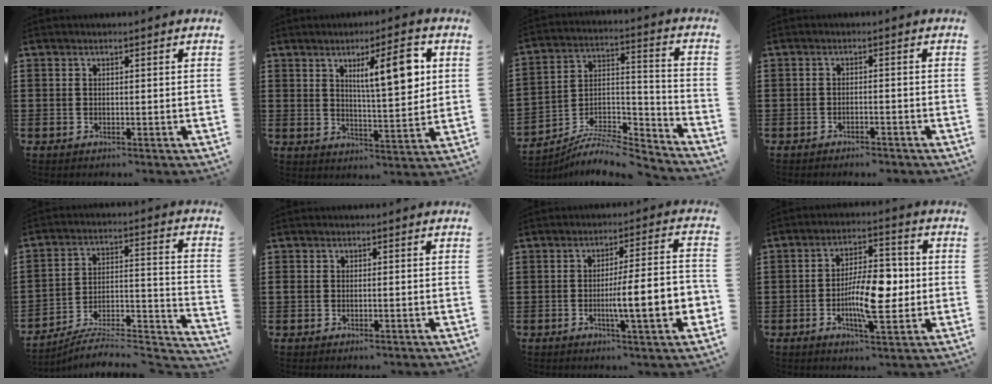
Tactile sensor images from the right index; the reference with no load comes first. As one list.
[{"total": 9.5, "force": [3.4, 2.6, 8.4], "torque": [-0.135, -0.002, 0.049]}, {"total": 8.4, "force": [-7.4, 2.5, 2.9], "torque": [-0.047, 0.018, -0.144]}, {"total": 1.5, "force": [-1.4, 0.0, 0.5], "torque": [-0.011, 0.001, -0.028]}, {"total": 6.2, "force": [-5.7, 1.1, 2.1], "torque": [-0.029, -0.004, -0.113]}, {"total": 1.0, "force": [-0.3, 0.4, 0.8], "torque": [-0.017, -0.001, -0.005]}, {"total": 10.2, "force": [-2.6, 1.2, 9.8], "torque": [-0.146, -0.012, -0.048]}, {"total": 9.8, "force": [-1.2, 4.1, 8.9], "torque": [-0.146, 0.005, -0.024]}]